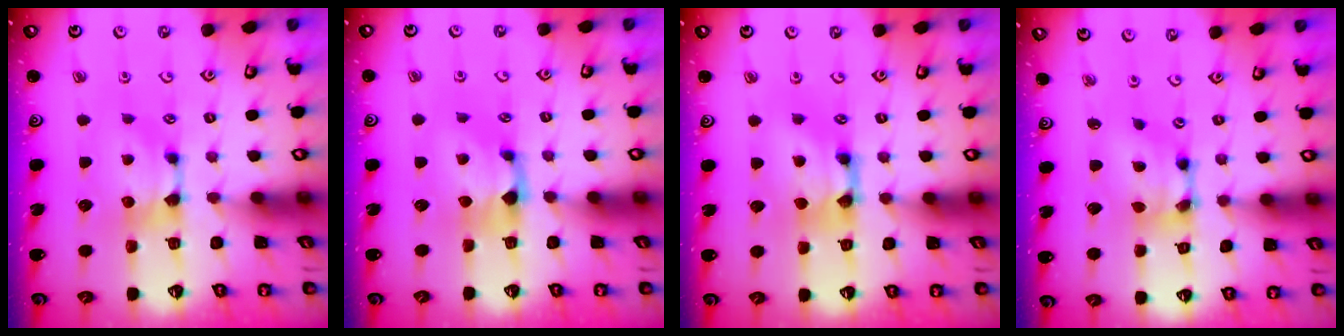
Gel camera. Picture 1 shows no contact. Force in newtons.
{"total": 1.2, "press": 0.4, "slide": 1.1}
{"total": 3.3, "press": 3.3, "slide": 0.2}
{"total": 6.2, "press": 5.7, "slide": 2.5}